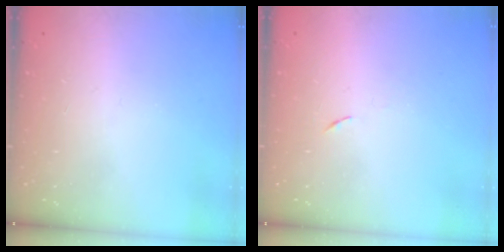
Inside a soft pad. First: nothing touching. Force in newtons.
{"total": 3.8, "press": 3.7, "slide": 0.7}